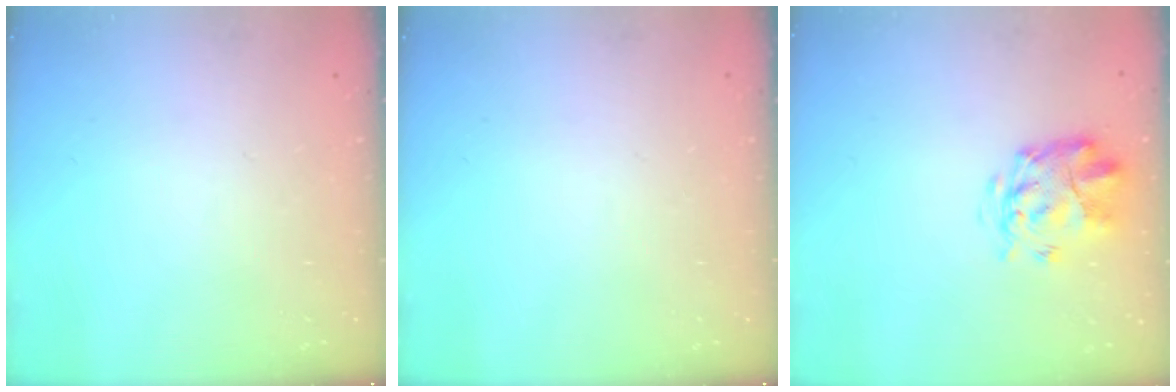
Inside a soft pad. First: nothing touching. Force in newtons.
{"total": 0.0}
{"total": 4.8, "press": 4.5, "slide": 1.7}